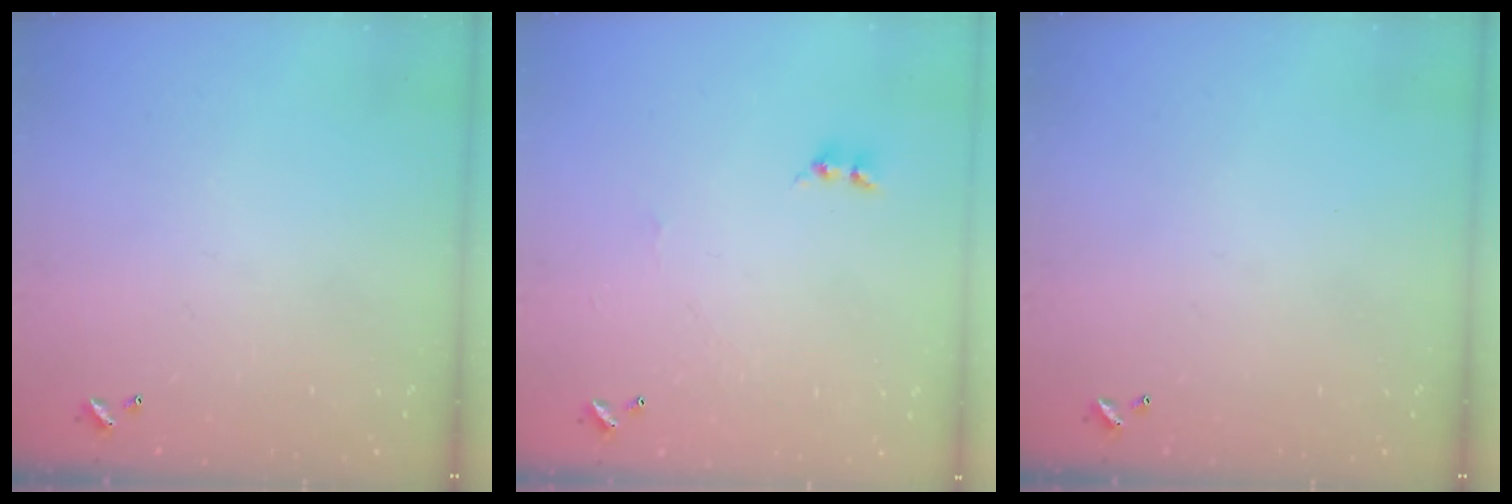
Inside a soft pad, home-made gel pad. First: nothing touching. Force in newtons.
{"total": 1.7, "press": 1.6, "slide": 0.5}
{"total": 0.0}